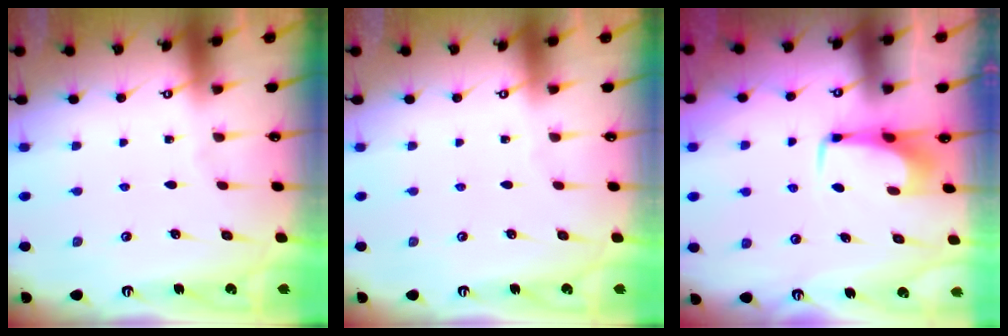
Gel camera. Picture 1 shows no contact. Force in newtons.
{"total": 0.0}
{"total": 3.0, "press": 2.9, "slide": 0.4}